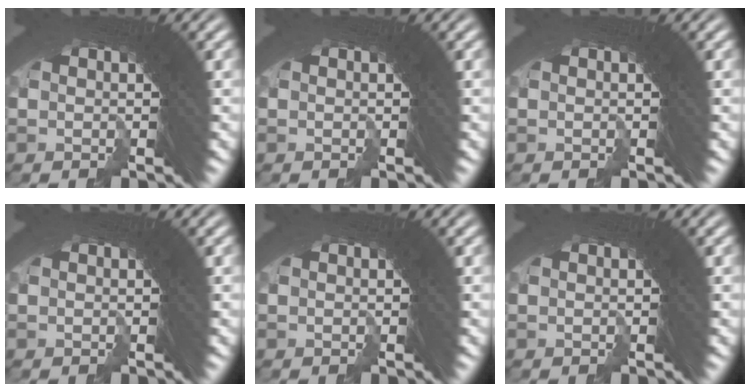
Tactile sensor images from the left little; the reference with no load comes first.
{"total": 0.0}
{"total": 0.0}
{"total": 0.0}
{"total": 0.0}
{"total": 0.0}